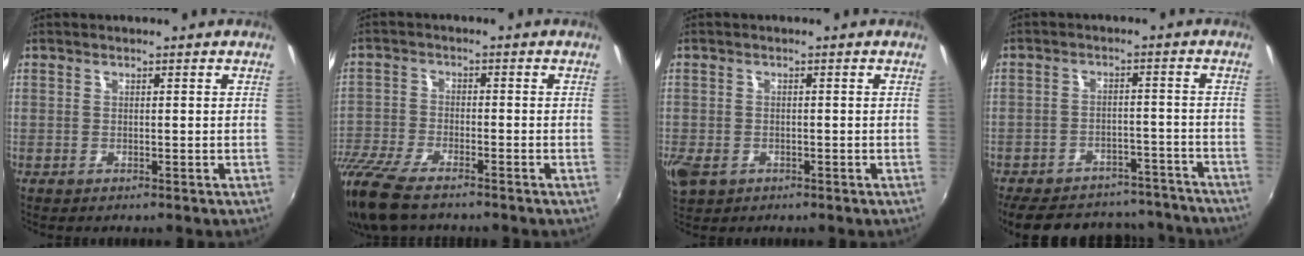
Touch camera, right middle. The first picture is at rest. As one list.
[{"total": 13.4, "force": [-10.8, 3.8, 7.1], "torque": [-0.179, -0.042, -0.208]}, {"total": 5.8, "force": [-2.5, 4.0, 3.4], "torque": [-0.080, -0.017, -0.046]}, {"total": 23.6, "force": [-20.2, 9.0, 8.1], "torque": [-0.175, 0.031, -0.249]}]